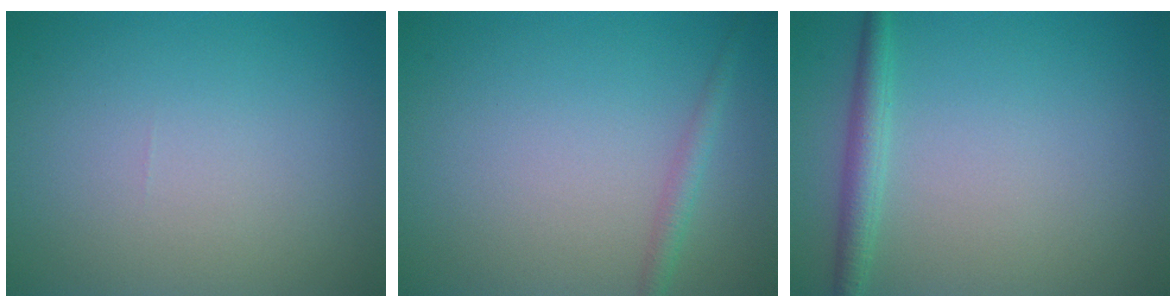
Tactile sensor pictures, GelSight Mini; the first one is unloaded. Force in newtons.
{"total": 1.5, "press": 1.5, "slide": 0.0}
{"total": 2.2, "press": 2.2, "slide": 0.1}